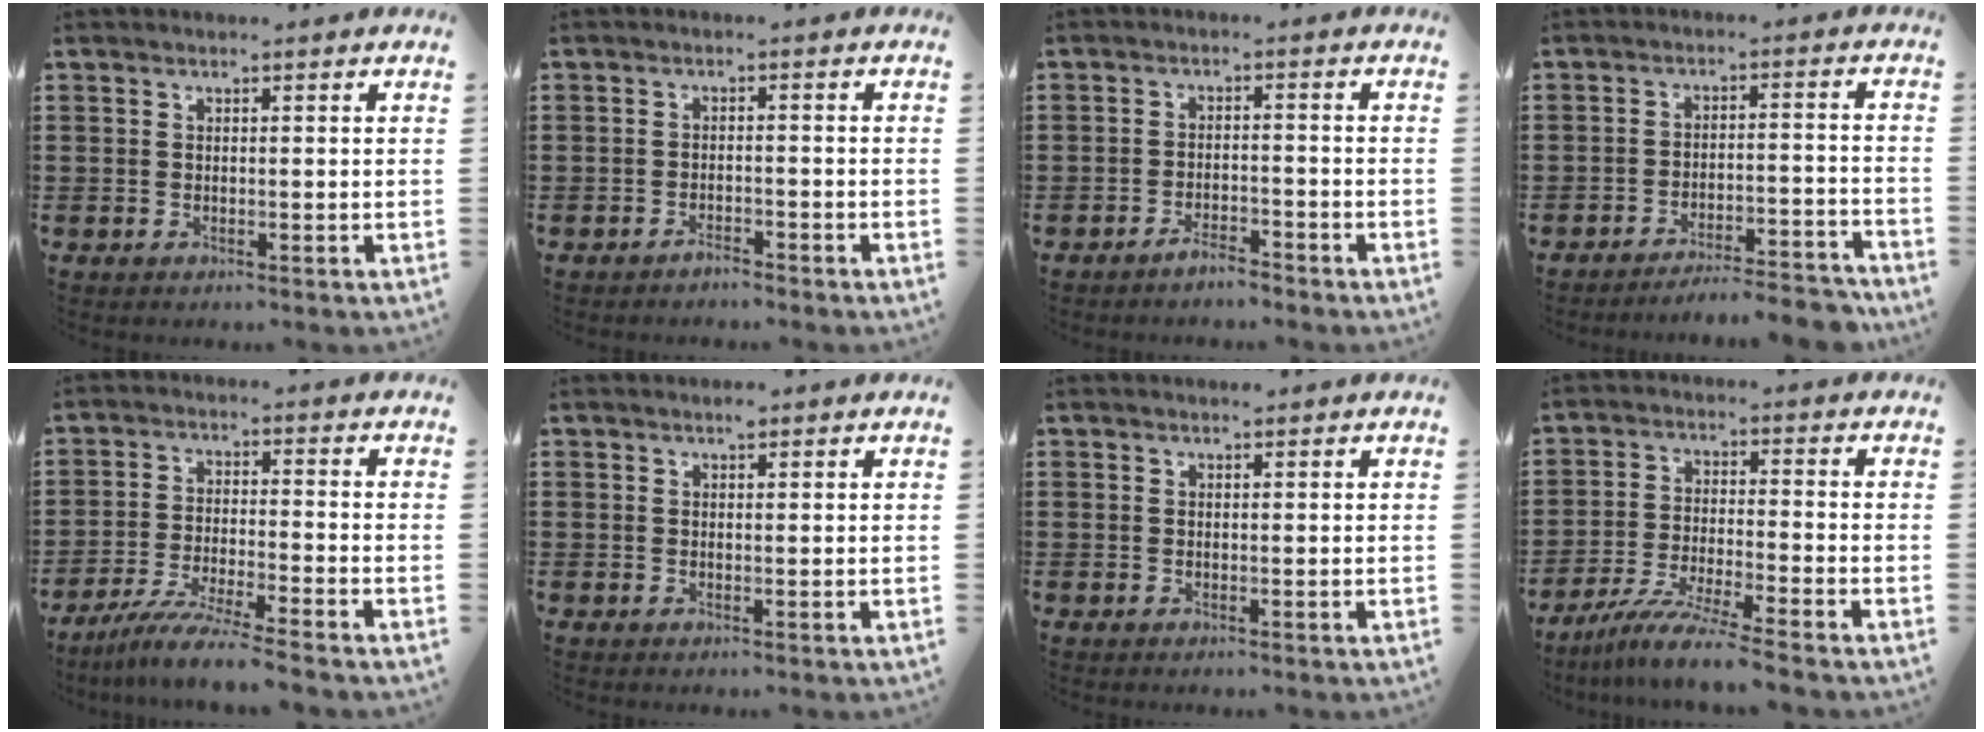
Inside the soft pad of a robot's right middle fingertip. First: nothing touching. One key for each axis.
{"total": 1.5, "fx": -1.5, "fy": 0.1, "fz": 0.4, "tx": -0.013, "ty": -0.001, "tz": -0.028}
{"total": 2.6, "fx": -2.5, "fy": 0.2, "fz": 0.9, "tx": -0.018, "ty": 0.002, "tz": -0.048}
{"total": 4.9, "fx": -4.7, "fy": -0.1, "fz": 1.4, "tx": -0.025, "ty": -0.006, "tz": -0.093}
{"total": 6.3, "fx": -5.6, "fy": -0.6, "fz": 2.8, "tx": -0.062, "ty": -0.022, "tz": -0.108}
{"total": 1.1, "fx": 0.7, "fy": 0.6, "fz": 0.5, "tx": -0.004, "ty": 0.001, "tz": 0.010}
{"total": 0.0}
{"total": 7.0, "fx": -6.1, "fy": -0.7, "fz": 3.3, "tx": -0.069, "ty": -0.021, "tz": -0.117}